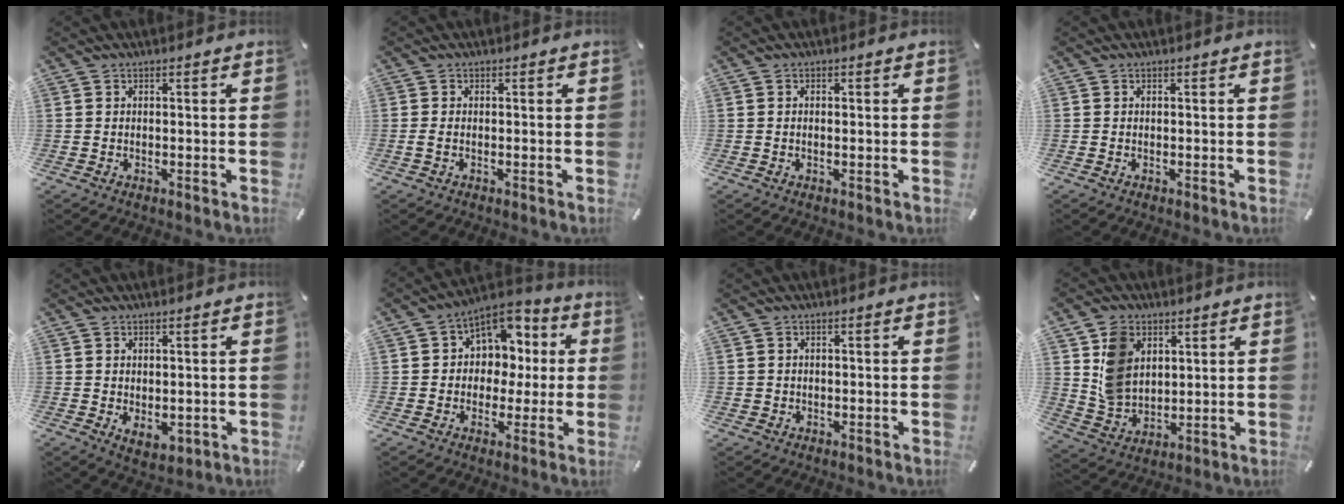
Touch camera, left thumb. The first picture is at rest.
{"total": 1.1, "force": [-0.3, 0.4, 1.0], "torque": [-0.019, 0.001, -0.007]}
{"total": 0.5, "force": [-0.1, 0.2, 0.5], "torque": [-0.009, 0.000, -0.002]}
{"total": 0.0}
{"total": 3.0, "force": [0.7, 2.1, 2.1], "torque": [-0.022, -0.005, 0.013]}
{"total": 9.4, "force": [1.8, 8.5, 3.4], "torque": [-0.052, -0.014, 0.038]}
{"total": 1.0, "force": [0.0, 1.0, 0.0], "torque": [0.000, 0.006, -0.002]}
{"total": 10.4, "force": [4.2, 8.1, 4.9], "torque": [-0.103, -0.001, 0.085]}